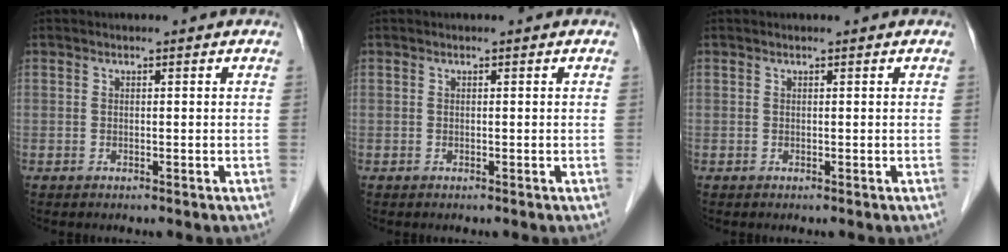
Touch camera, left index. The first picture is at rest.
{"total": 0.0}
{"total": 0.0}